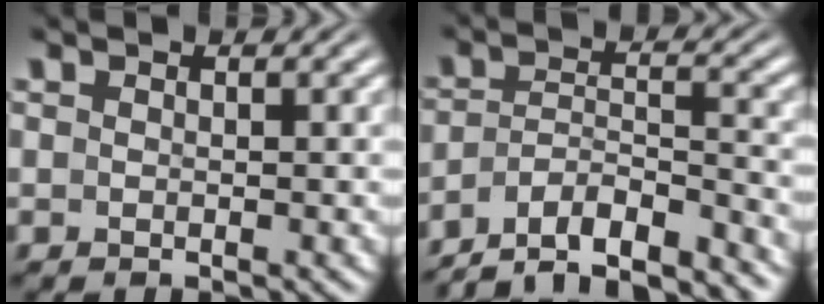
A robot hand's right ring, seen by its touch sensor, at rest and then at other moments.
{"total": 10.3, "force": [-8.4, 5.2, 2.9], "torque": [-0.058, -0.035, -0.136]}